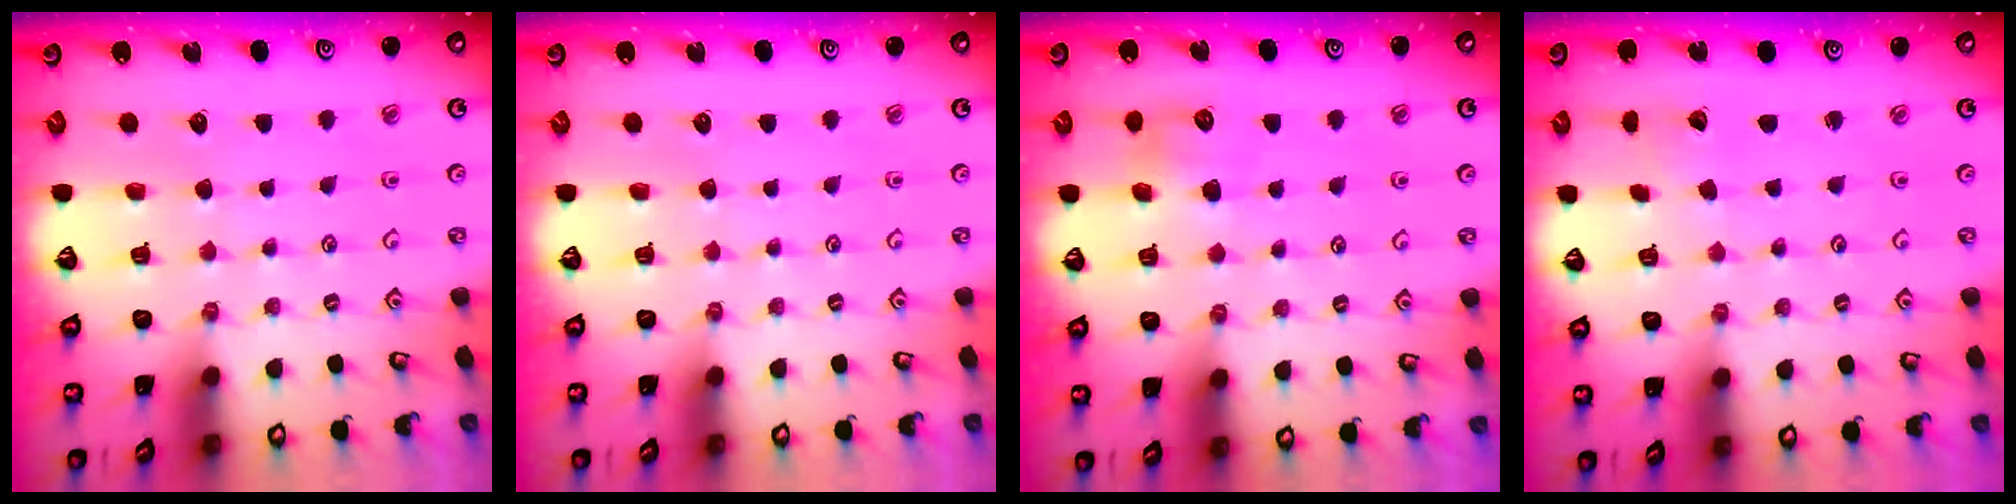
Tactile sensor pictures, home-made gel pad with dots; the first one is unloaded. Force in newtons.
{"total": 0.0}
{"total": 6.2, "press": 6.2, "slide": 0.6}
{"total": 1.7, "press": 1.7, "slide": 0.1}